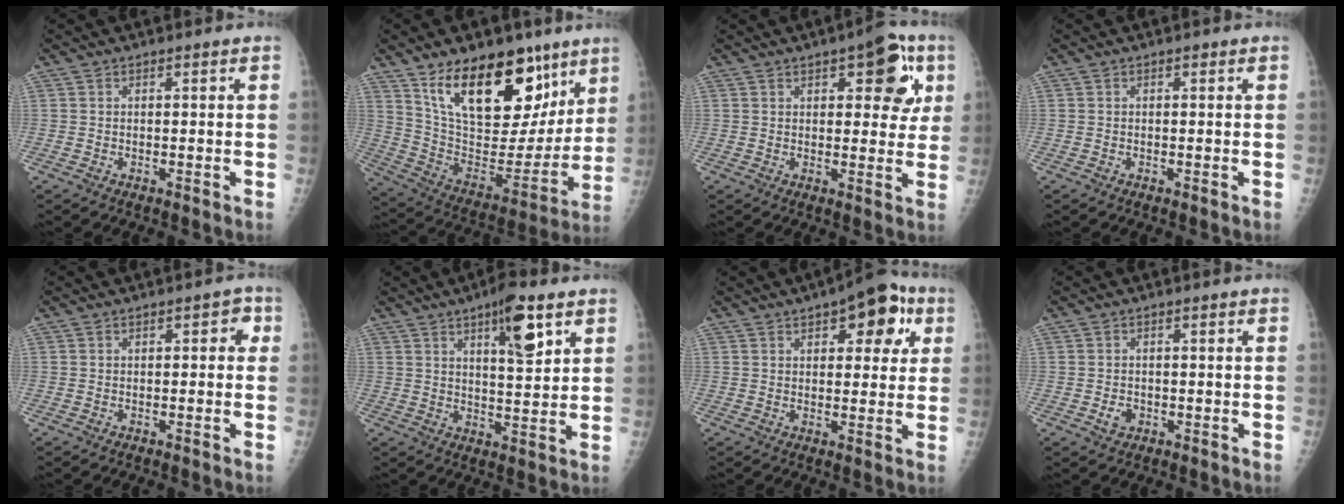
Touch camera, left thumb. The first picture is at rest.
{"total": 24.3, "force": [14.2, 12.4, 15.3], "torque": [-0.188, -0.058, 0.244]}
{"total": 11.0, "force": [4.5, 4.9, 8.8], "torque": [-0.066, -0.008, 0.048]}
{"total": 0.0}
{"total": 2.4, "force": [0.5, 1.4, 1.8], "torque": [-0.001, 0.007, -0.004]}
{"total": 9.7, "force": [5.1, 2.7, 7.8], "torque": [-0.105, -0.028, 0.077]}
{"total": 12.1, "force": [5.3, 5.7, 9.2], "torque": [-0.072, -0.003, 0.061]}
{"total": 1.9, "force": [-0.6, 1.6, 0.8], "torque": [-0.006, 0.002, -0.008]}